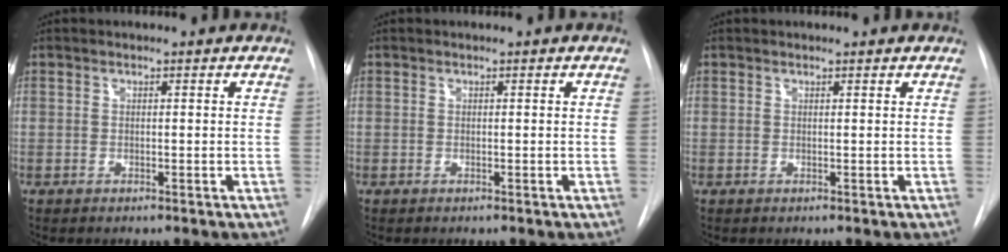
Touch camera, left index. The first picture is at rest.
{"total": 0.0}
{"total": 0.7, "force": [0.7, 0.0, 0.1], "torque": [-0.007, 0.005, 0.010]}